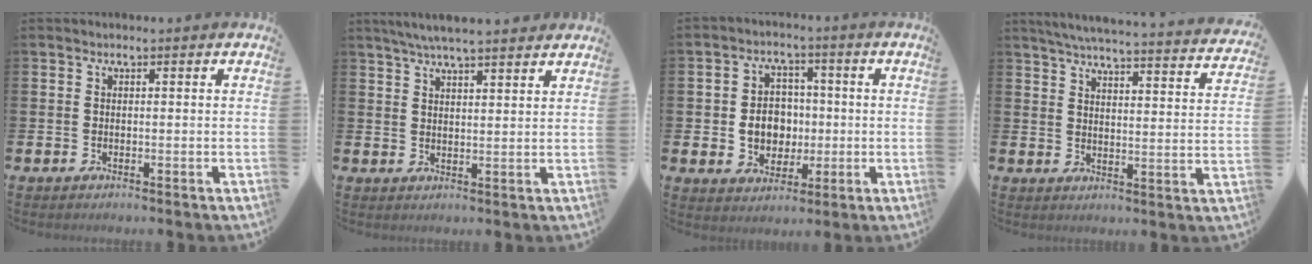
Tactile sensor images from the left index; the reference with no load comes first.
{"total": 5.2, "force": [4.9, 0.3, 1.8], "torque": [-0.038, -0.015, 0.086]}
{"total": 5.9, "force": [-0.1, 5.2, 2.8], "torque": [-0.046, 0.009, -0.010]}
{"total": 5.2, "force": [5.0, 0.1, 1.4], "torque": [-0.043, -0.042, 0.082]}